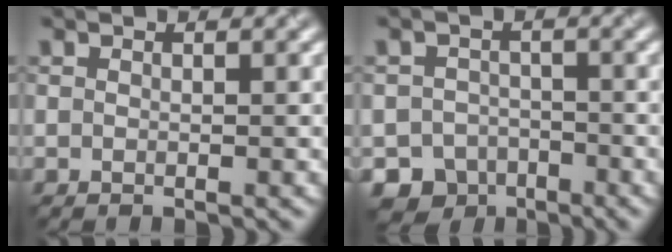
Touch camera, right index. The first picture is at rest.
{"total": 5.1, "force": [-3.4, 3.7, 0.7], "torque": [0.013, -0.004, -0.050]}